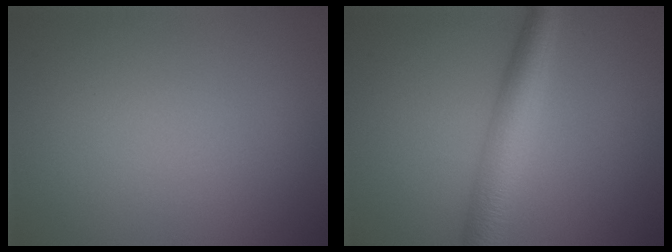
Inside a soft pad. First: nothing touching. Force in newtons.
{"total": 4.9, "press": 4.9, "slide": 0.1}